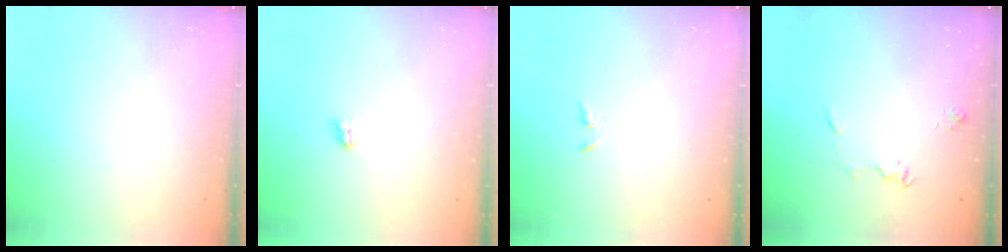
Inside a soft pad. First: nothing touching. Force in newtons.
{"total": 2.9, "press": 2.9, "slide": 0.3}
{"total": 2.4, "press": 2.3, "slide": 0.2}
{"total": 5.7, "press": 5.7, "slide": 0.6}